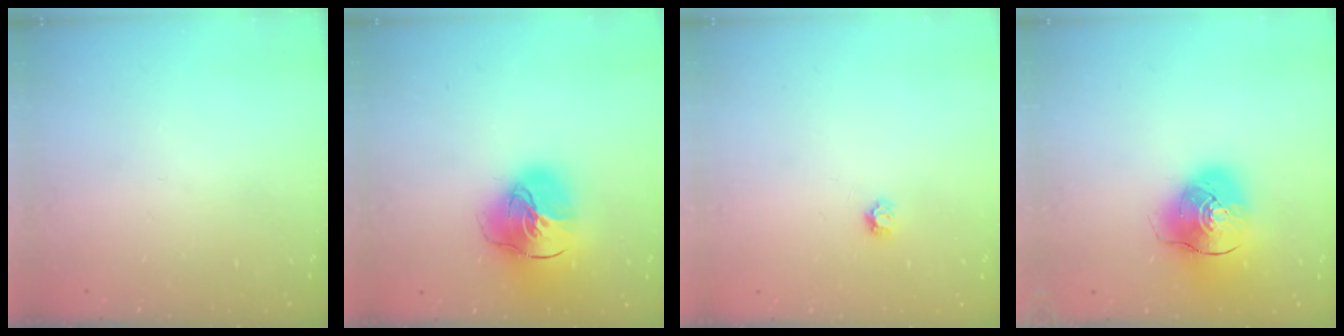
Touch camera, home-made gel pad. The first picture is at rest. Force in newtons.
{"total": 20.8, "press": 20.6, "slide": 2.7}
{"total": 3.8, "press": 3.8, "slide": 0.3}
{"total": 13.0, "press": 12.8, "slide": 2.4}